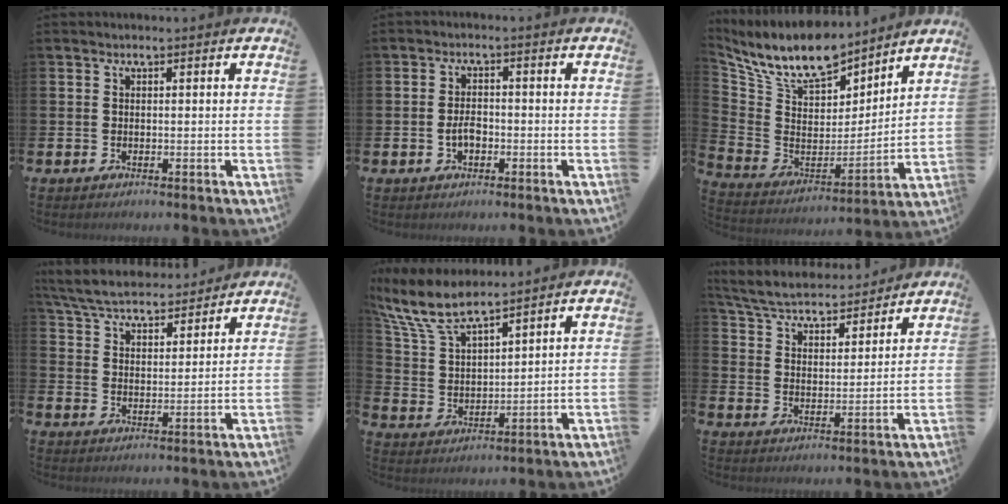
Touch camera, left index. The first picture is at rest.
{"total": 2.4, "force": [-0.9, 1.4, 1.7], "torque": [-0.023, 0.000, -0.020]}
{"total": 11.3, "force": [10.1, 3.5, 3.4], "torque": [-0.120, -0.067, 0.181]}
{"total": 6.3, "force": [6.1, 1.3, 1.0], "torque": [-0.048, -0.035, 0.109]}
{"total": 8.2, "force": [7.3, 1.6, 3.3], "torque": [-0.094, -0.030, 0.133]}
{"total": 5.7, "force": [5.5, 1.2, 1.1], "torque": [-0.050, -0.040, 0.093]}